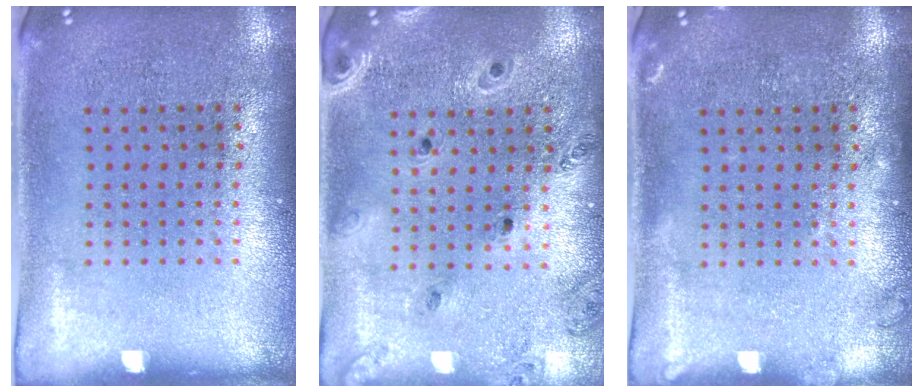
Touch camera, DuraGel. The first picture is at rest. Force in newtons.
{"total": 0.6, "press": 0.6, "slide": 0.1}
{"total": 1.0, "press": 1.0, "slide": 0.3}